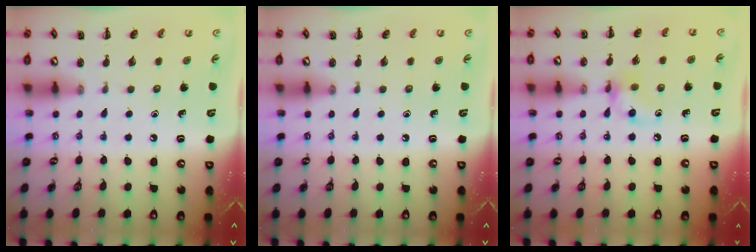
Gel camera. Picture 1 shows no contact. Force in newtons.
{"total": 0.0}
{"total": 7.7, "press": 7.6, "slide": 1.0}